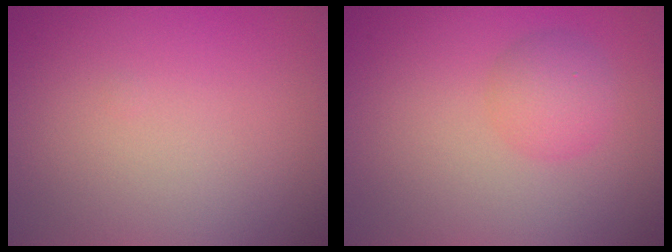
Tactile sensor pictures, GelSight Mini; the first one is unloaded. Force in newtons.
{"total": 2.6, "press": 2.6, "slide": 0.1}